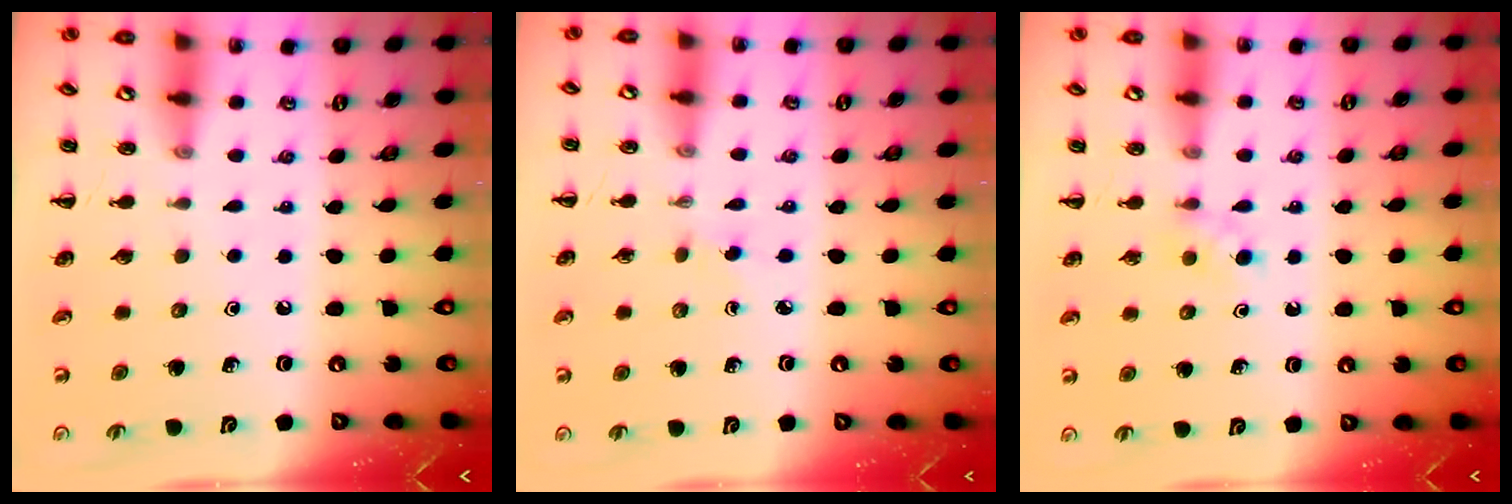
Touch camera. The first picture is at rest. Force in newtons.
{"total": 2.3, "press": 2.1, "slide": 0.9}
{"total": 2.7, "press": 2.5, "slide": 1.0}